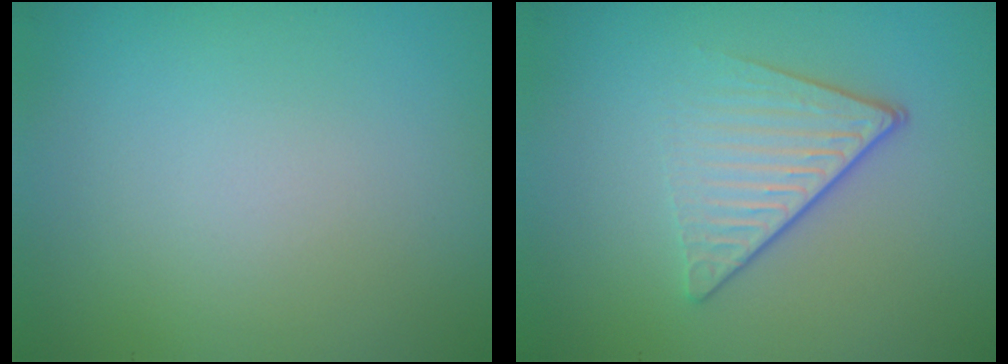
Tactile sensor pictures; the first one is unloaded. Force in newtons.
{"total": 4.3, "press": 2.8, "slide": 3.2}